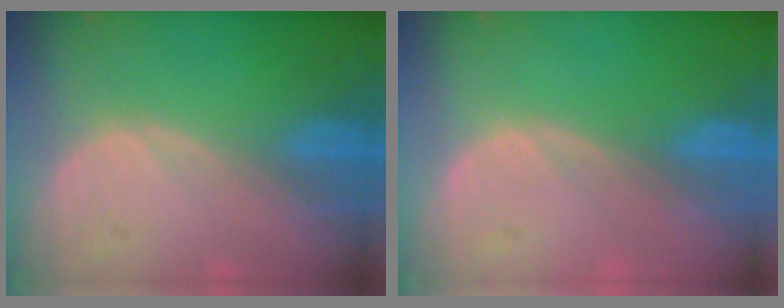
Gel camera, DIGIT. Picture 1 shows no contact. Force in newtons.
{"total": 0.0}